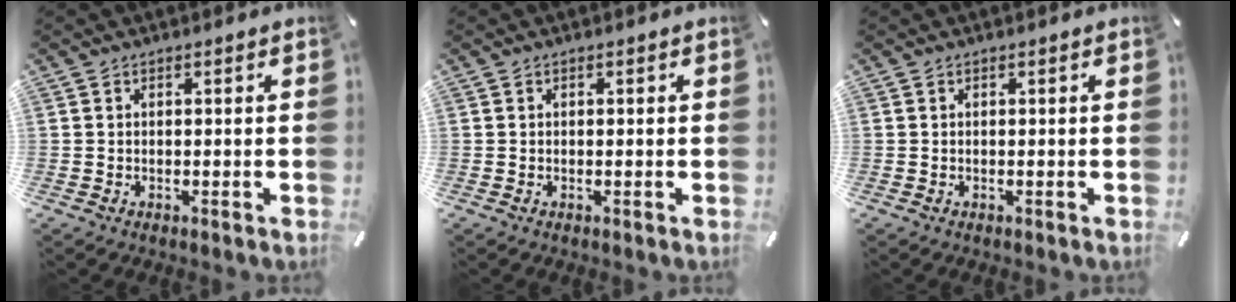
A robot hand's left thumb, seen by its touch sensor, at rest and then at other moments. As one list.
[{"total": 0.0}, {"total": 0.0}]